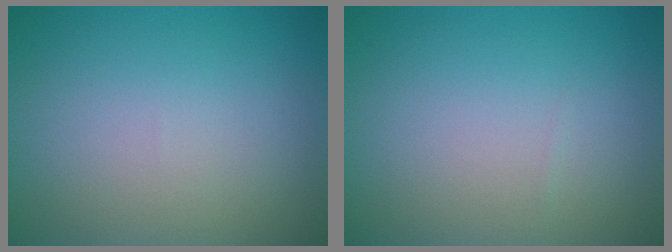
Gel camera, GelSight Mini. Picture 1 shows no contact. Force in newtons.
{"total": 0.0}